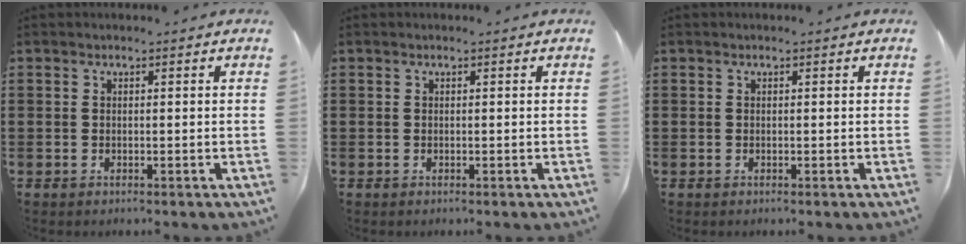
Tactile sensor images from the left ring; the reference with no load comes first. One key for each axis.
{"total": 0.0}
{"total": 0.0}